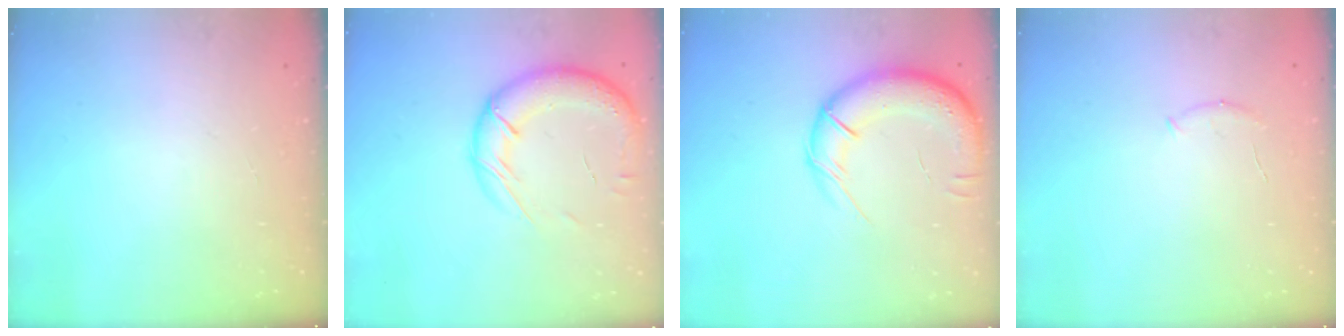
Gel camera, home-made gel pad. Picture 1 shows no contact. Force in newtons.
{"total": 19.3, "press": 18.8, "slide": 4.3}
{"total": 15.8, "press": 15.3, "slide": 4.0}
{"total": 5.5, "press": 5.4, "slide": 1.3}